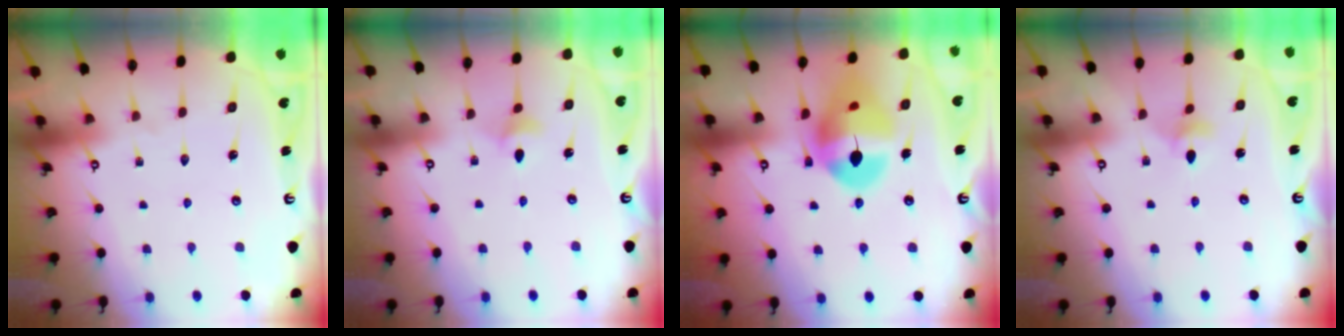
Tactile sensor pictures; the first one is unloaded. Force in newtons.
{"total": 3.4, "press": 3.3, "slide": 0.6}
{"total": 16.7, "press": 16.6, "slide": 1.8}
{"total": 4.5, "press": 4.4, "slide": 0.7}